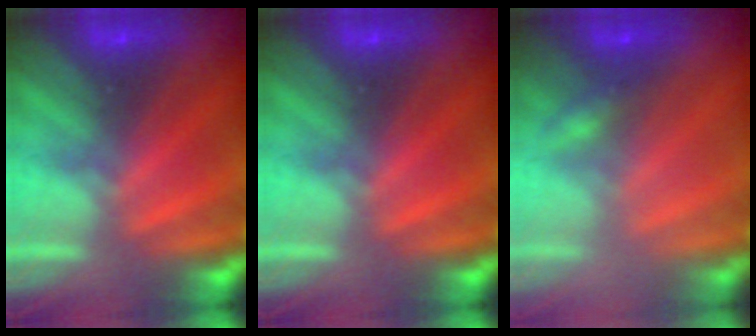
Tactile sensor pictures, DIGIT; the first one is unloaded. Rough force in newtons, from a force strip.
{"total": 0.0}
{"total": 2.4}